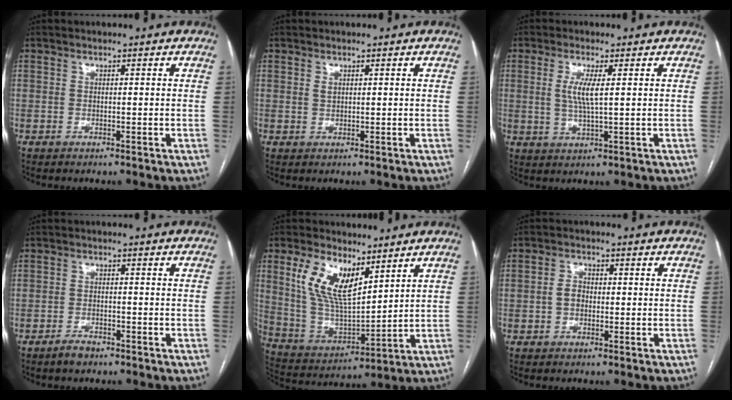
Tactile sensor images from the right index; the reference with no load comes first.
{"total": 0.8, "force": [0.4, 0.5, 0.6], "torque": [-0.009, -0.001, 0.009]}
{"total": 4.4, "force": [0.9, 0.3, 4.3], "torque": [-0.091, -0.004, 0.019]}
{"total": 2.2, "force": [-1.8, 0.9, 1.0], "torque": [-0.027, 0.001, -0.027]}
{"total": 12.7, "force": [6.5, 5.2, 9.6], "torque": [-0.199, 0.008, 0.136]}
{"total": 2.4, "force": [-0.4, 1.8, 1.6], "torque": [-0.031, 0.012, -0.009]}